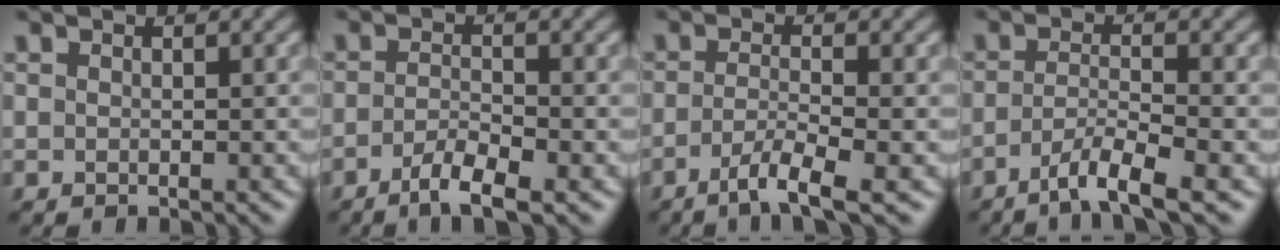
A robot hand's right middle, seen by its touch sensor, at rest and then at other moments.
{"total": 3.2, "force": [-1.9, 0.7, 2.5], "torque": [-0.048, -0.001, -0.039]}
{"total": 3.7, "force": [-2.0, 0.5, 3.0], "torque": [-0.056, -0.004, -0.046]}
{"total": 4.2, "force": [-2.6, 0.6, 3.3], "torque": [-0.057, -0.003, -0.057]}